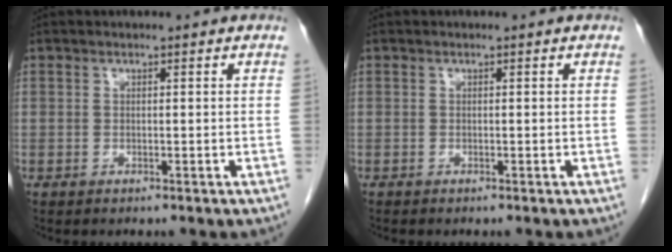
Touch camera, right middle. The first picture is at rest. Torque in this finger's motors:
{"motor_torque": [0.37, -0.18, -0.06, -0.01]}